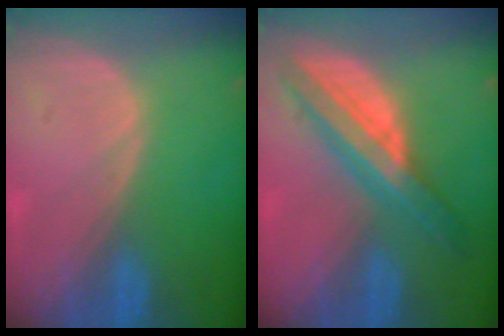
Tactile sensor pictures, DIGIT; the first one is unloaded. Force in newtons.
{"total": 8.1, "press": 8.1, "slide": 0.4}